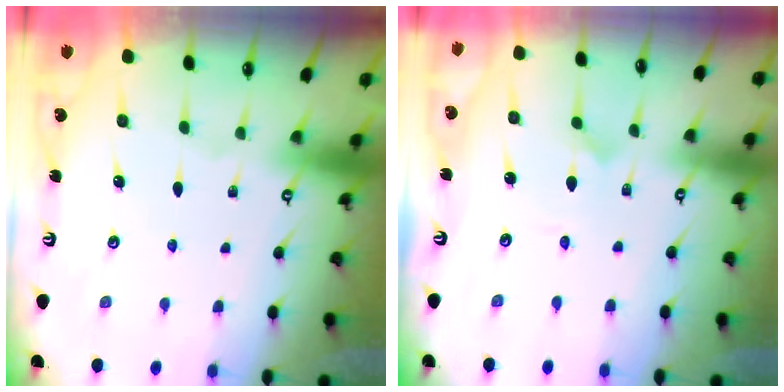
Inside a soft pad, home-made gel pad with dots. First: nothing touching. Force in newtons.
{"total": 3.3, "press": 3.3, "slide": 0.2}